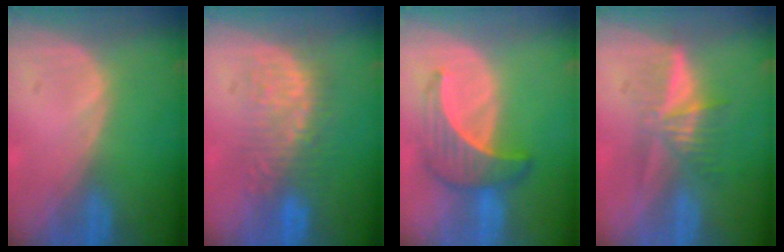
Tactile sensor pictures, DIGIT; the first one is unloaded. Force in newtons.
{"total": 6.8, "press": 6.7, "slide": 1.4}
{"total": 6.6, "press": 6.3, "slide": 2.0}
{"total": 5.2, "press": 5.1, "slide": 1.0}